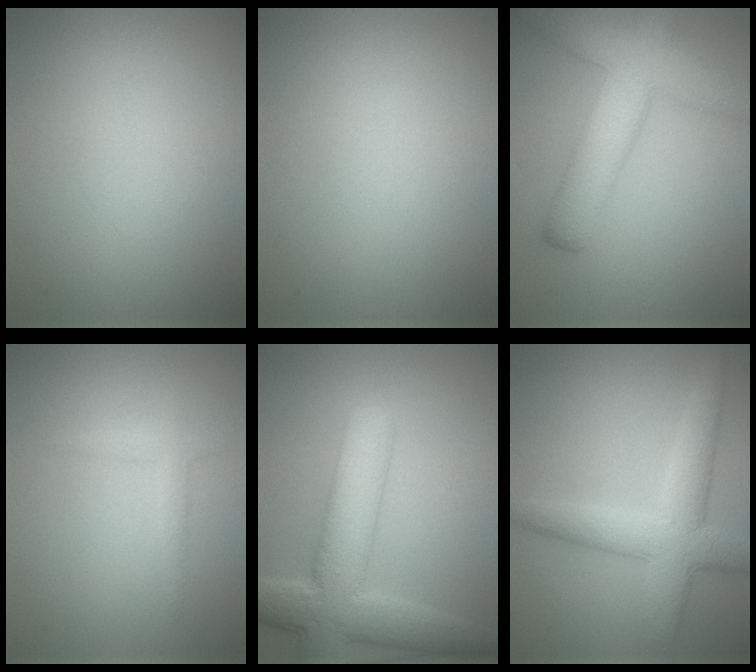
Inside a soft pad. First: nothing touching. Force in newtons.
{"total": 0.0}
{"total": 7.5, "press": 7.5, "slide": 0.3}
{"total": 1.3, "press": 1.3, "slide": 0.0}
{"total": 8.2, "press": 8.2, "slide": 0.3}
{"total": 4.6, "press": 4.6, "slide": 0.3}